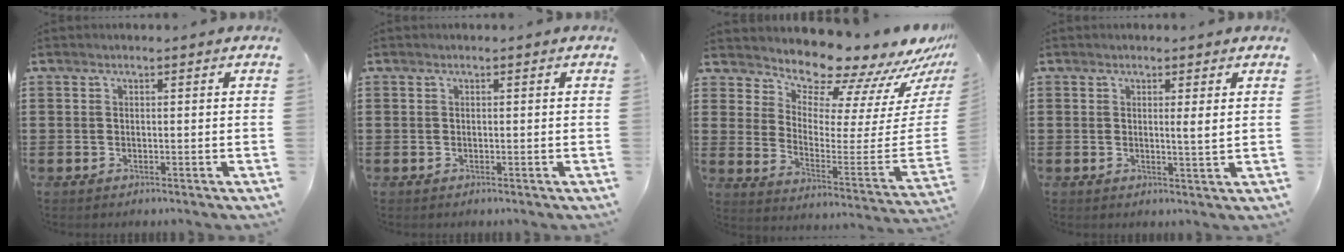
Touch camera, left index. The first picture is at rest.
{"total": 0.0}
{"total": 9.9, "force": [9.7, 1.5, 1.4], "torque": [-0.042, -0.110, 0.162]}
{"total": 2.2, "force": [0.9, -0.2, 2.0], "torque": [-0.034, -0.007, 0.013]}